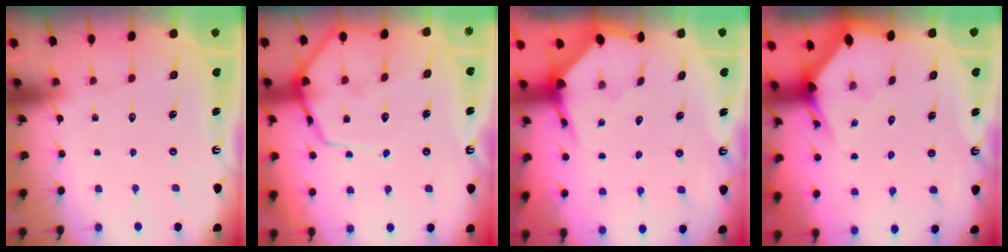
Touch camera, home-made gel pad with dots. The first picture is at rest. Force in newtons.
{"total": 10.6, "press": 10.6, "slide": 1.0}
{"total": 3.6, "press": 3.5, "slide": 0.4}
{"total": 4.3, "press": 4.3, "slide": 0.2}